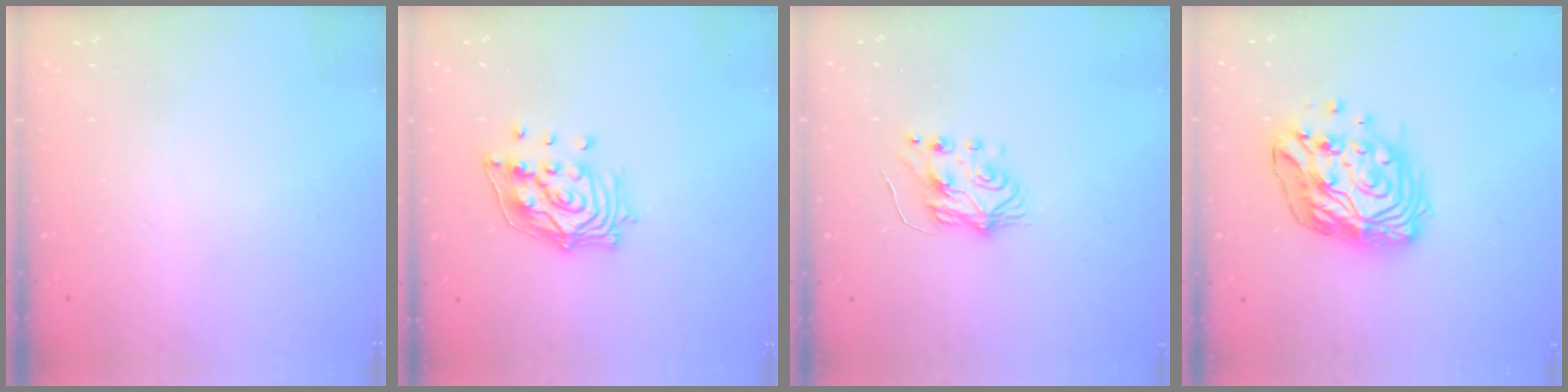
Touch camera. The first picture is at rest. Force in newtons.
{"total": 13.9, "press": 13.8, "slide": 1.8}
{"total": 5.2, "press": 5.1, "slide": 0.7}
{"total": 14.9, "press": 14.8, "slide": 1.4}